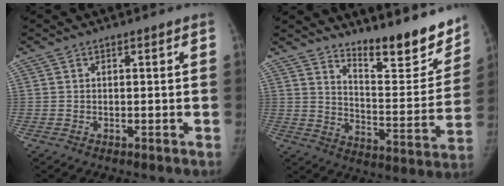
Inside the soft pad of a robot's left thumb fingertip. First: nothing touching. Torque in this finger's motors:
{"motor_torque": [0.01, 0.00, 0.55, -1.41, -0.02]}